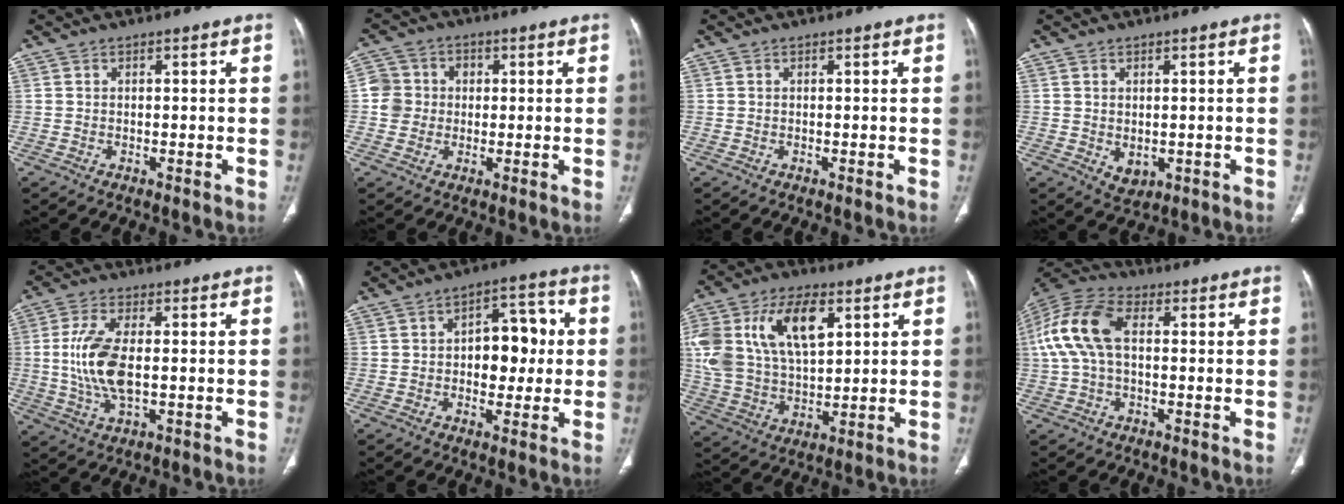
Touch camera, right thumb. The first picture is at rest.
{"total": 5.9, "force": [0.2, 5.8, 1.3], "torque": [0.001, 0.012, -0.003]}
{"total": 0.0}
{"total": 3.0, "force": [-0.3, 2.2, 2.0], "torque": [-0.025, -0.004, 0.009]}
{"total": 10.7, "force": [0.1, 4.8, 9.6], "torque": [-0.213, -0.004, 0.006]}
{"total": 10.3, "force": [0.6, 6.4, 8.1], "torque": [-0.073, 0.023, 0.008]}
{"total": 21.1, "force": [7.2, 12.0, 15.8], "torque": [-0.316, -0.004, 0.135]}
{"total": 12.9, "force": [1.5, 7.6, 10.4], "torque": [-0.232, 0.034, 0.023]}